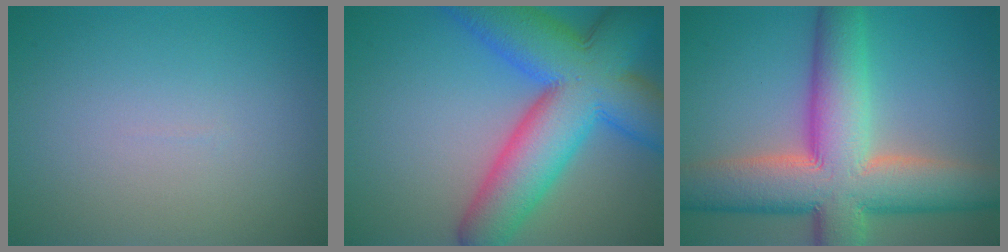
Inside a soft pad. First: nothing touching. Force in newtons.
{"total": 13.2, "press": 13.2, "slide": 0.5}
{"total": 12.8, "press": 12.8, "slide": 0.6}